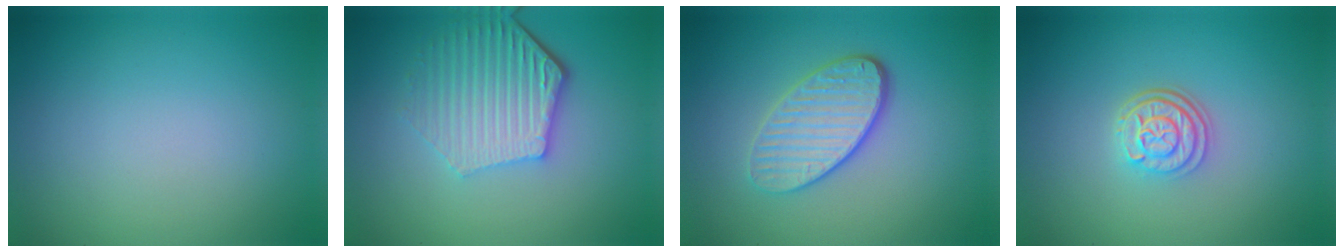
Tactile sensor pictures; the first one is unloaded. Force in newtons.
{"total": 5.6, "press": 4.2, "slide": 3.7}
{"total": 4.0, "press": 3.3, "slide": 2.4}
{"total": 3.1, "press": 2.5, "slide": 1.8}